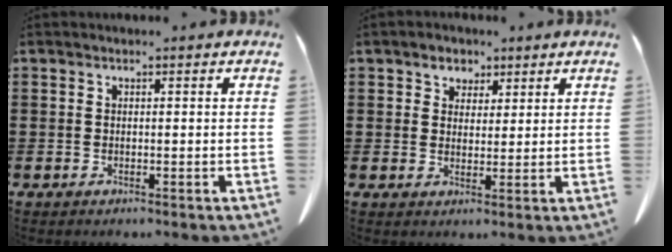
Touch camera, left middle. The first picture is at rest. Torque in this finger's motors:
{"motor_torque": [0.10, 0.06, 0.07, 0.03]}